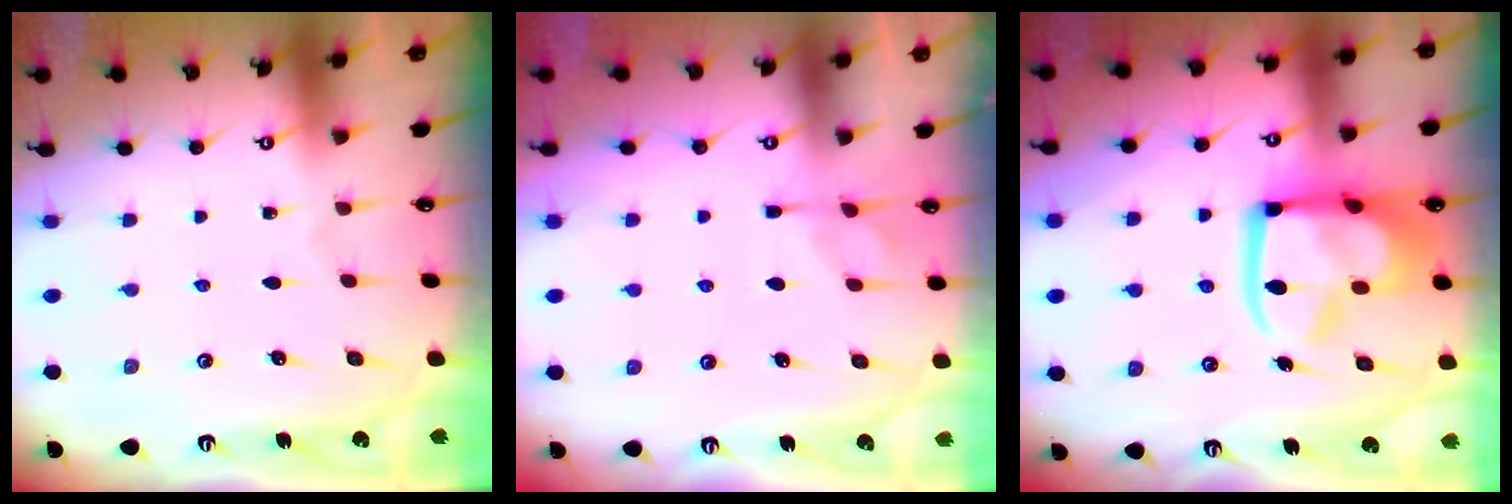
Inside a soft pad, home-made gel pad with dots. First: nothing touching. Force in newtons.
{"total": 6.6, "press": 6.5, "slide": 1.4}
{"total": 17.7, "press": 17.6, "slide": 2.1}